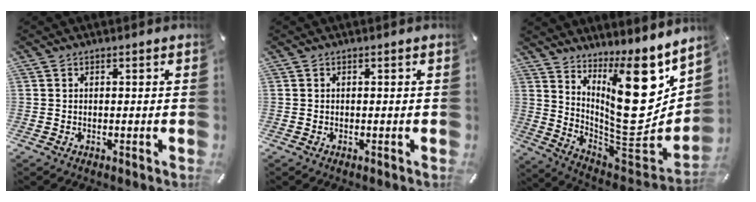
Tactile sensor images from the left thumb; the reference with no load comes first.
{"total": 0.0}
{"total": 23.2, "force": [8.8, 10.5, 18.7], "torque": [-0.261, -0.091, 0.151]}